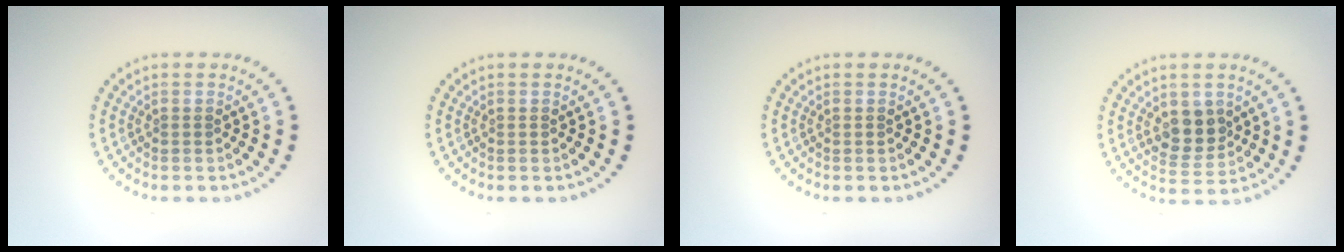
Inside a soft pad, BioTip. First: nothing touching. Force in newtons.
{"total": 0.0}
{"total": 0.0}
{"total": 3.6, "press": 3.4, "slide": 1.0}